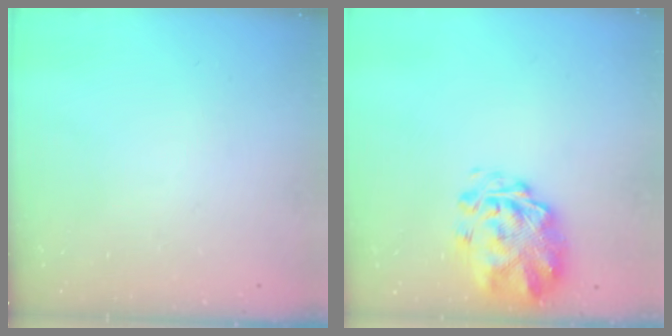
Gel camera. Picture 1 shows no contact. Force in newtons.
{"total": 2.8, "press": 2.5, "slide": 1.3}